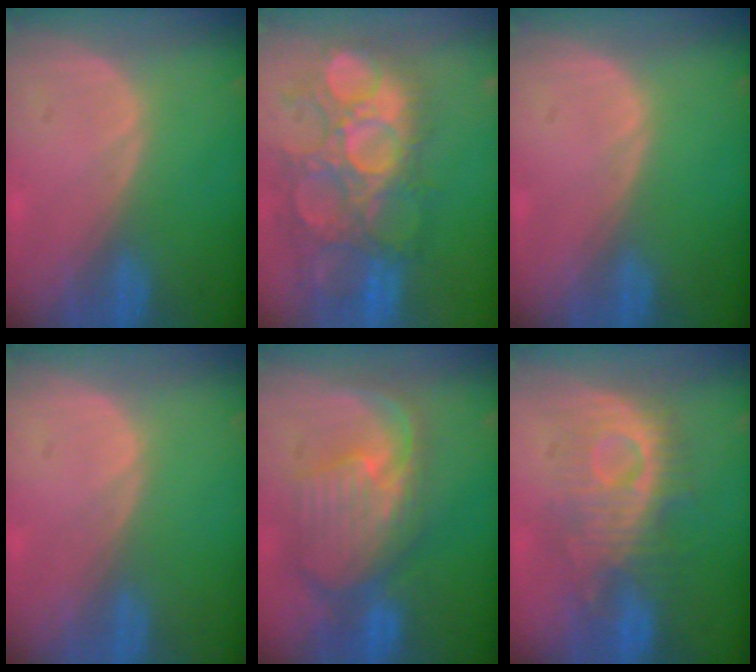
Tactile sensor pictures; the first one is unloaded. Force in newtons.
{"total": 13.1, "press": 12.1, "slide": 5.0}
{"total": 0.0}
{"total": 0.0}
{"total": 10.6, "press": 9.5, "slide": 4.7}
{"total": 9.1, "press": 9.1, "slide": 0.3}